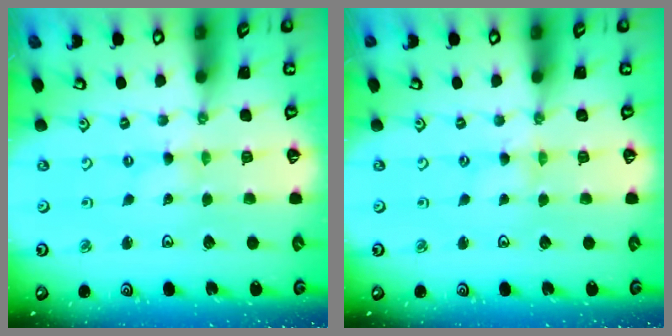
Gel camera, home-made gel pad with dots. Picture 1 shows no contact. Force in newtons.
{"total": 0.0}